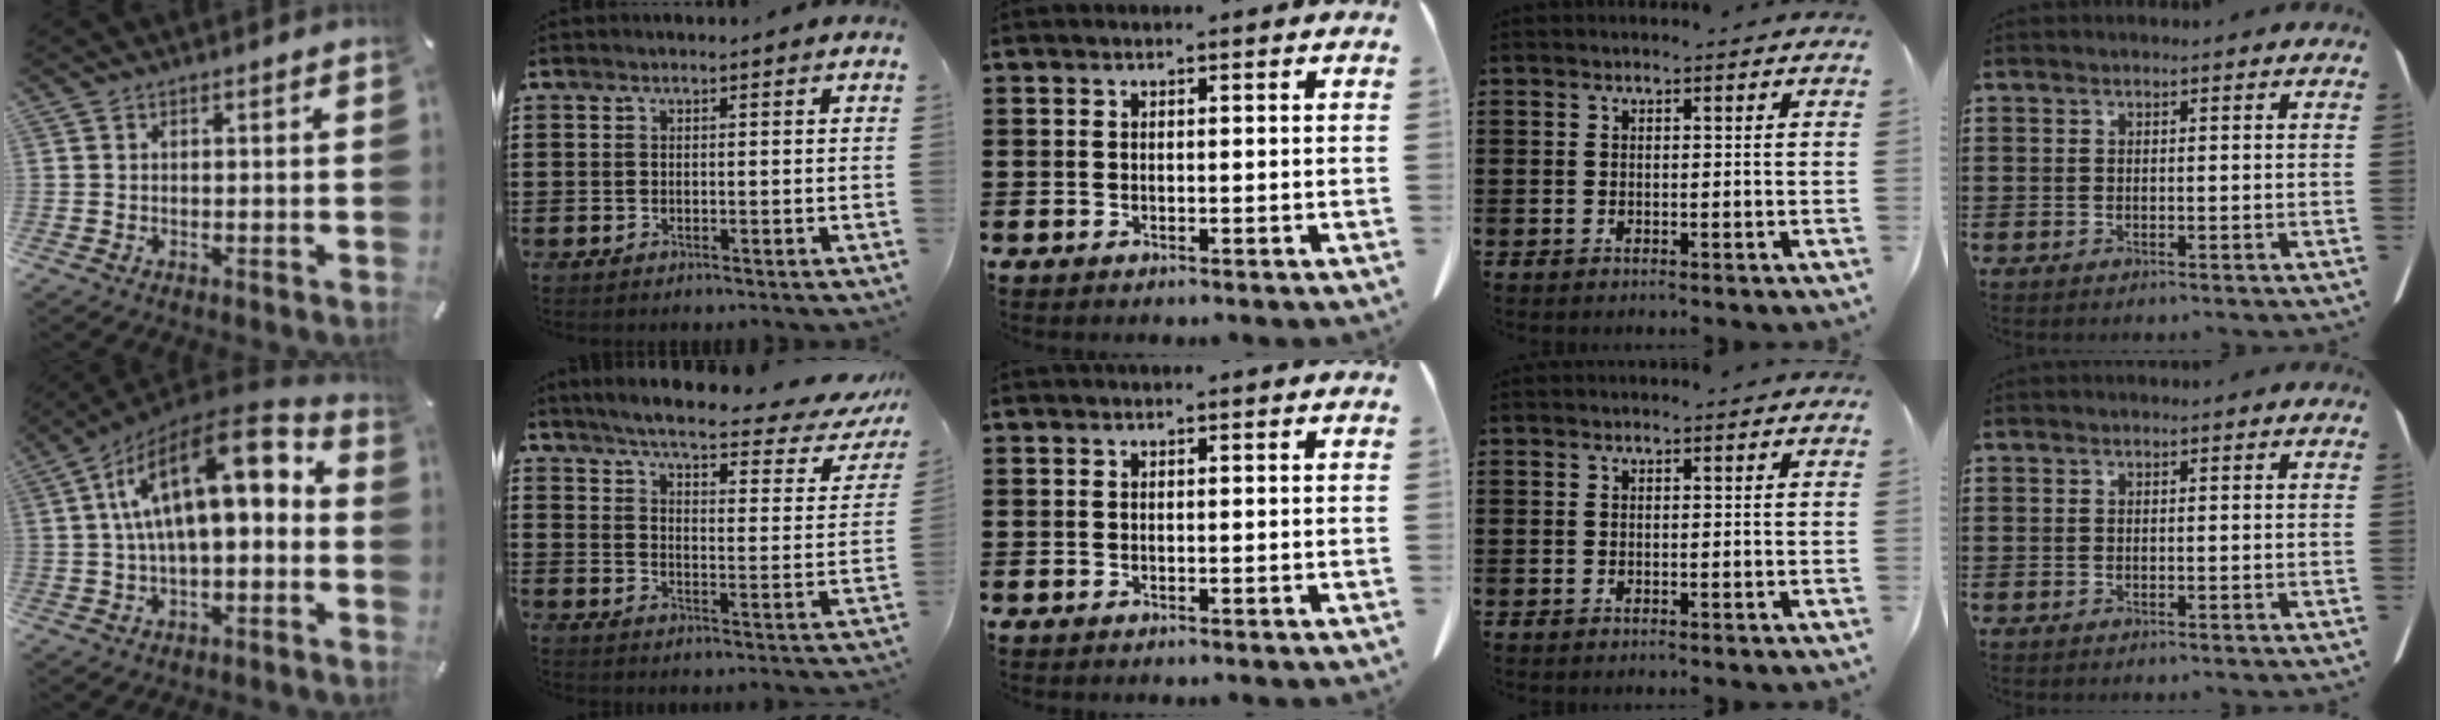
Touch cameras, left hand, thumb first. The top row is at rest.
{"thumb": {"total": 18.7, "force": [4.7, 8.4, 16.0], "torque": [-0.280, -0.026, 0.070]}, "index": {"total": 5.6, "force": [4.7, 0.1, 3.0], "torque": [-0.072, -0.033, 0.073]}}